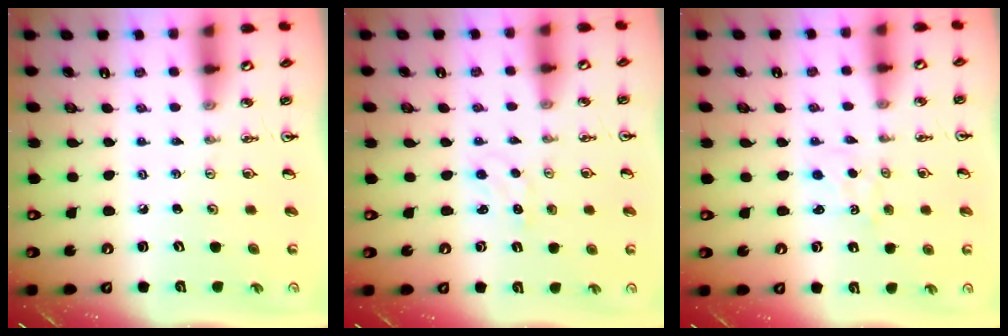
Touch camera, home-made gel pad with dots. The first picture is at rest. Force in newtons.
{"total": 1.5, "press": 1.4, "slide": 0.3}
{"total": 1.2, "press": 1.1, "slide": 0.2}